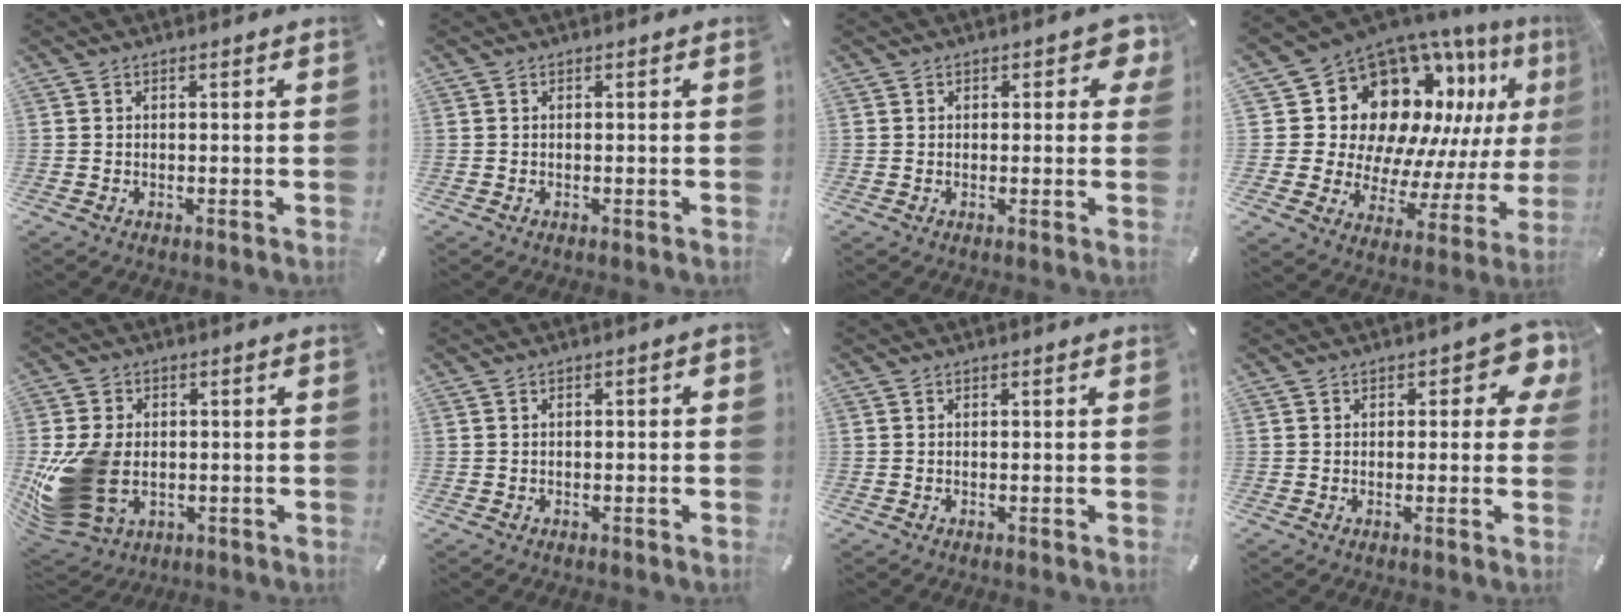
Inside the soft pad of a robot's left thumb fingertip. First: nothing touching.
{"total": 0.0}
{"total": 3.4, "force": [1.5, 2.1, 2.3], "torque": [-0.016, -0.002, 0.020]}
{"total": 19.0, "force": [9.4, 13.2, 9.9], "torque": [-0.174, -0.103, 0.191]}
{"total": 16.2, "force": [-2.2, 11.9, 10.7], "torque": [-0.229, 0.001, -0.038]}
{"total": 1.2, "force": [-0.4, 0.5, 1.0], "torque": [-0.017, 0.003, -0.009]}
{"total": 0.0}
{"total": 6.0, "force": [2.4, 3.3, 4.4], "torque": [-0.042, -0.007, 0.034]}